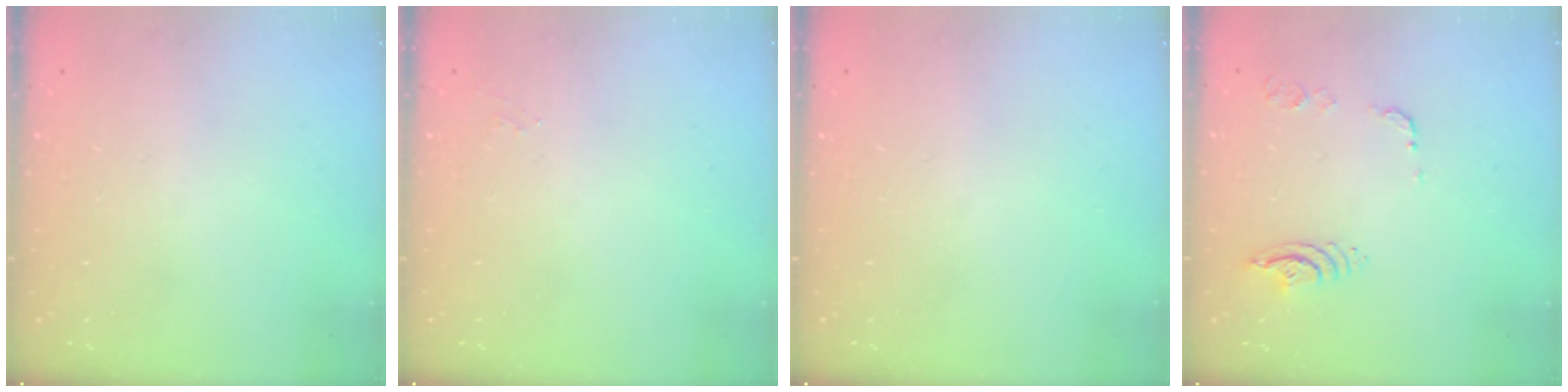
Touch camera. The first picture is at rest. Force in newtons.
{"total": 5.1, "press": 5.1, "slide": 0.5}
{"total": 0.0}
{"total": 9.4, "press": 9.4, "slide": 1.1}